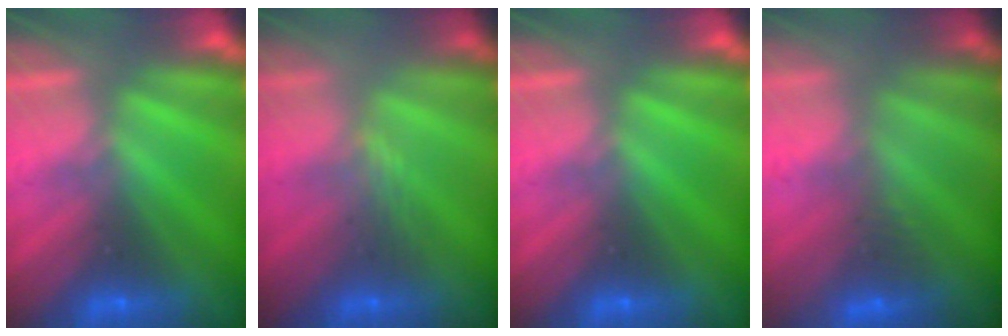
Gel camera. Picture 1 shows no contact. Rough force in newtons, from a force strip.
{"total": 2.8}
{"total": 0.0}
{"total": 2.4}